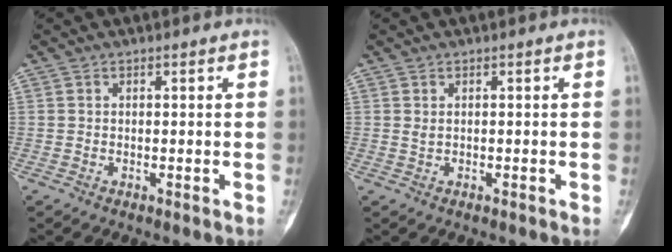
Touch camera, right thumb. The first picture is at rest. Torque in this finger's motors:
{"motor_torque": [0.20, 0.08, 0.10, -0.21, -0.01]}